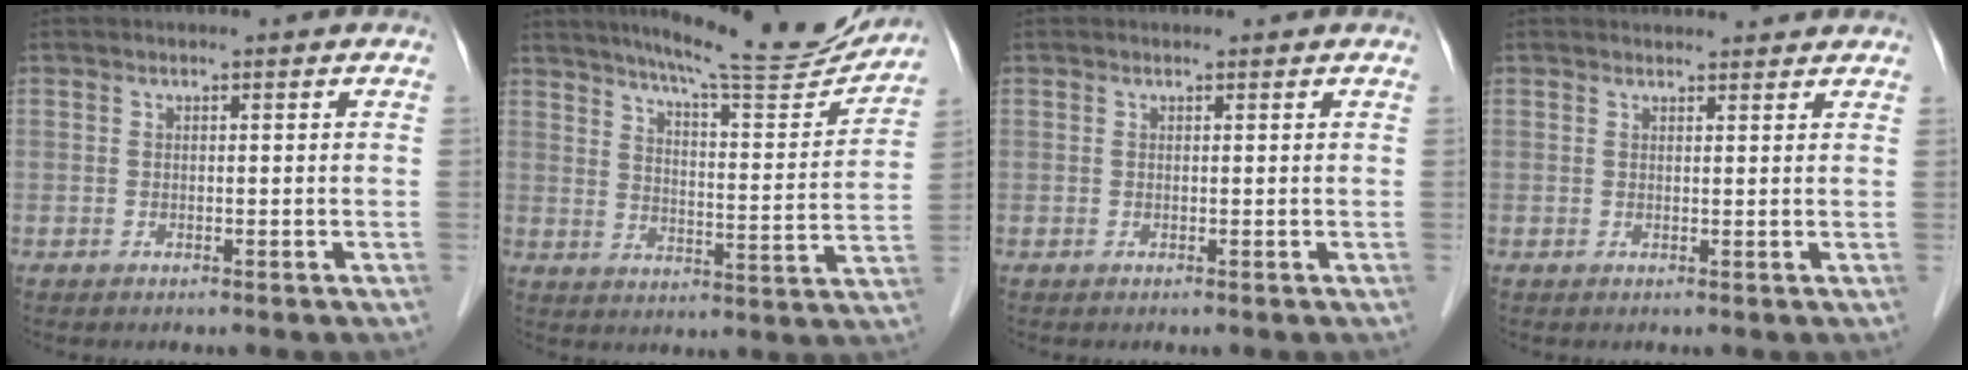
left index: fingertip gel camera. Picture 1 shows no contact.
{"total": 16.8, "force": [15.4, 0.8, 6.7], "torque": [-0.101, -0.041, 0.204]}
{"total": 0.0}
{"total": 4.5, "force": [4.4, 1.0, 0.7], "torque": [-0.007, 0.018, 0.049]}